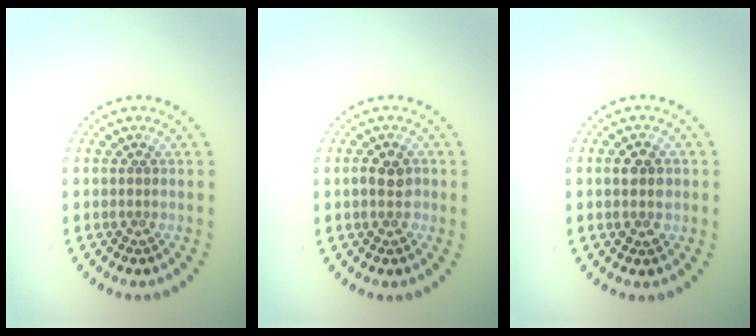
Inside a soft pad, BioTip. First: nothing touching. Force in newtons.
{"total": 2.1, "press": 2.0, "slide": 0.5}
{"total": 2.8, "press": 2.8, "slide": 0.1}